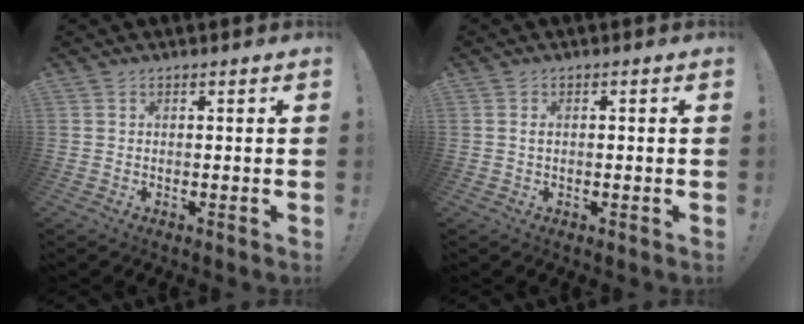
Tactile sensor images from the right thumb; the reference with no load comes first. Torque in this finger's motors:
{"motor_torque": [-0.22, -0.32, 0.34, -0.09, 0.09]}